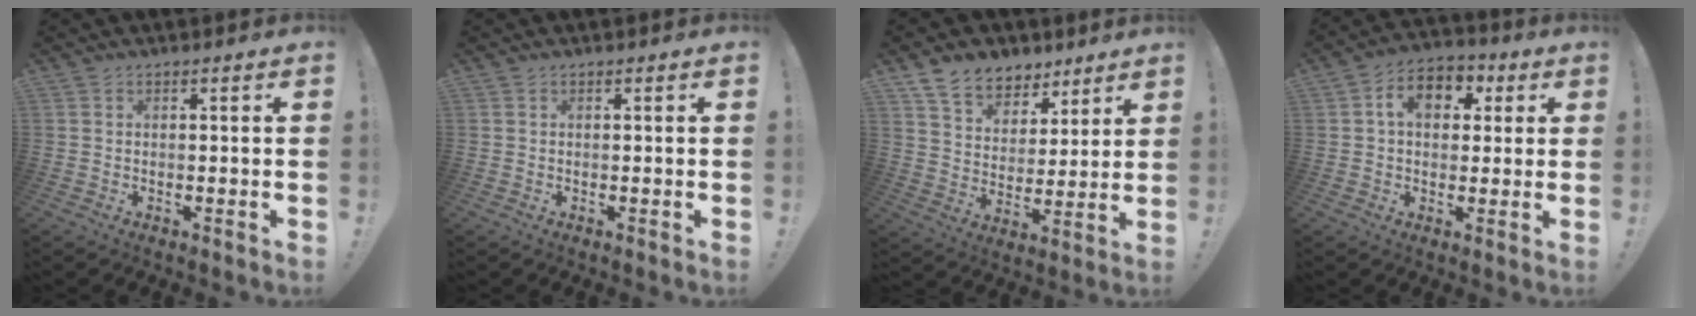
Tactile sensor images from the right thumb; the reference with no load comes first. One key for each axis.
{"total": 0.0}
{"total": 10.7, "fx": 8.0, "fy": 6.5, "fz": 2.6, "tx": -0.048, "ty": -0.059, "tz": 0.157}
{"total": 10.1, "fx": 2.9, "fy": 7.1, "fz": 6.6, "tx": -0.098, "ty": 0.004, "tz": 0.053}